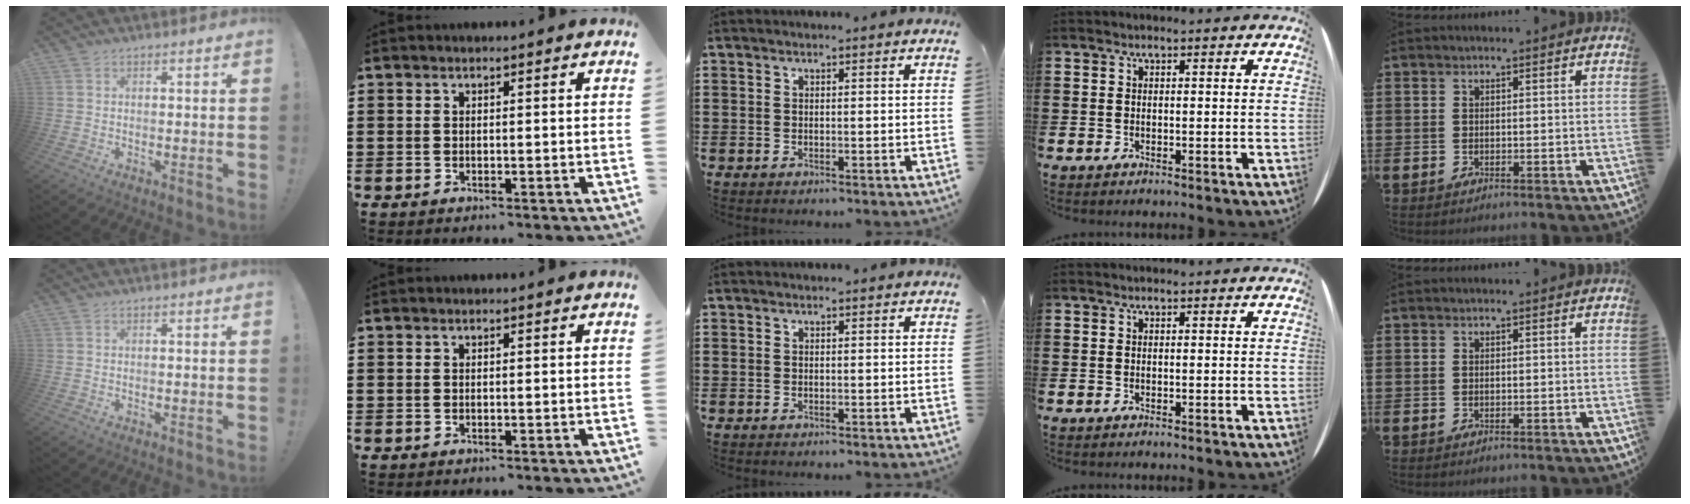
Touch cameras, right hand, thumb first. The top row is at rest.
{}